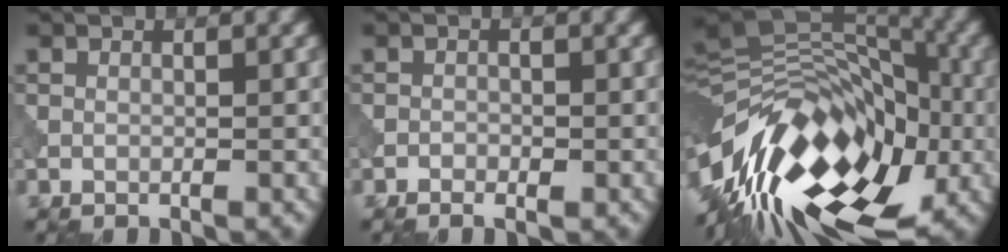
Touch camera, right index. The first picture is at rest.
{"total": 0.9, "force": [-0.5, 0.5, 0.5], "torque": [-0.007, 0.000, -0.010]}
{"total": 16.7, "force": [-6.5, 8.8, 12.6], "torque": [-0.228, 0.018, -0.127]}